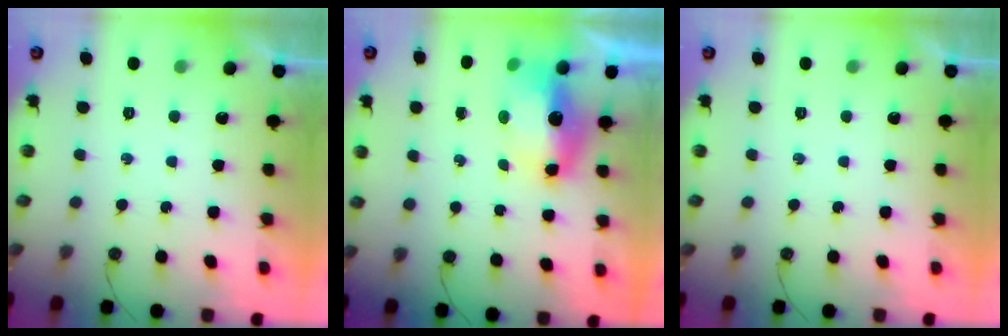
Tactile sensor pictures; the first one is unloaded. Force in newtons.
{"total": 7.9, "press": 7.9, "slide": 0.8}
{"total": 0.0}